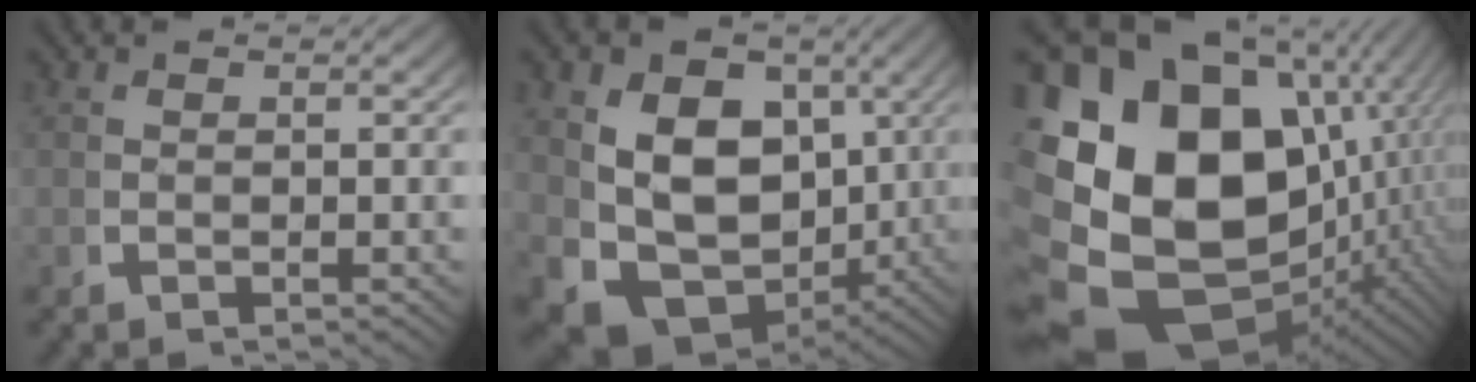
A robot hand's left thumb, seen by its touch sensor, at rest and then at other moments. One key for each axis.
{"total": 14.0, "fx": -1.3, "fy": 10.4, "fz": 9.2, "tx": -0.182, "ty": -0.070, "tz": 0.007}
{"total": 28.2, "fx": -2.4, "fy": 20.0, "fz": 19.7, "tx": -0.384, "ty": -0.091, "tz": -0.004}